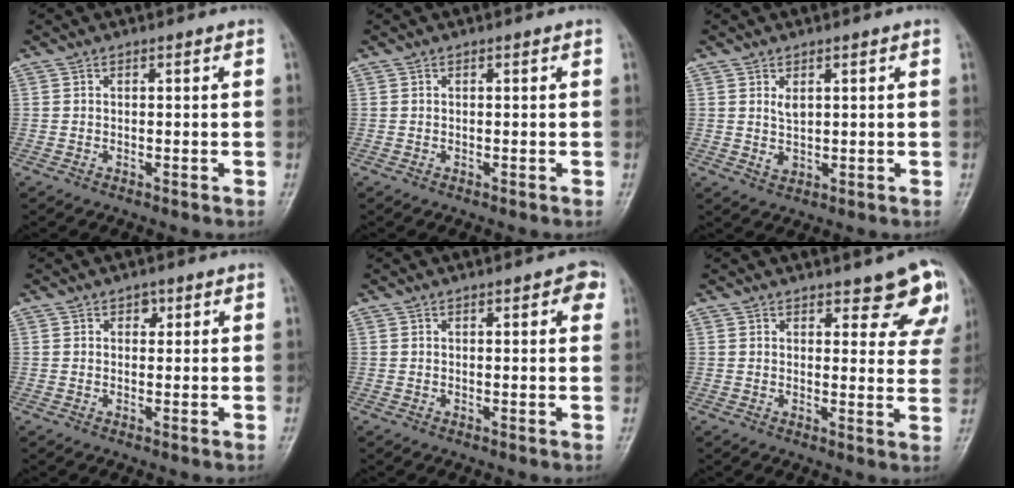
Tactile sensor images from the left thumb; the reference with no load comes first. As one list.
[{"total": 0.0}, {"total": 2.6, "force": [0.9, 1.6, 1.8], "torque": [-0.025, -0.011, 0.022]}, {"total": 1.4, "force": [0.7, 1.1, 0.6], "torque": [0.007, -0.001, 0.005]}, {"total": 3.3, "force": [1.4, 1.3, 2.7], "torque": [-0.020, -0.001, 0.009]}, {"total": 8.8, "force": [6.2, 3.5, 5.1], "torque": [-0.020, -0.036, 0.066]}]